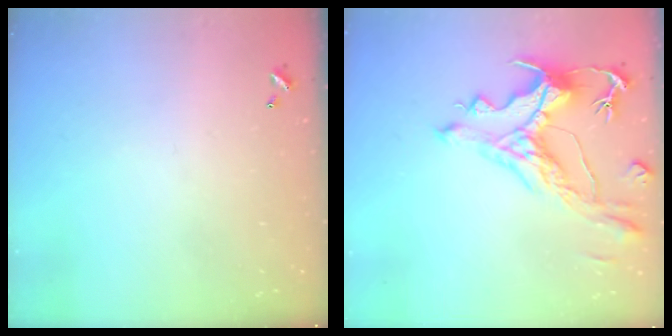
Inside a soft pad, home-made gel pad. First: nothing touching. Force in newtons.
{"total": 4.1, "press": 3.7, "slide": 1.7}